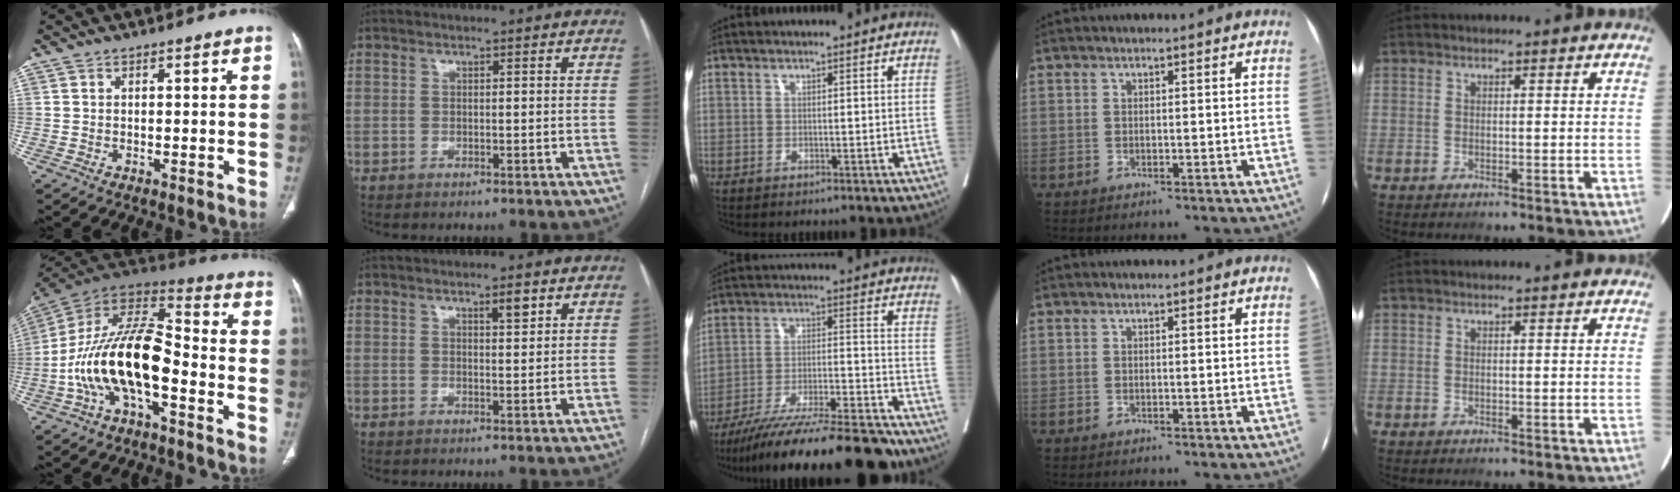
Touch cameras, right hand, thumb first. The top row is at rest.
{"thumb": {"total": 19.0, "force": [-5.6, 8.6, 16.0], "torque": [-0.295, 0.068, -0.102]}, "index": {"total": 2.2, "force": [1.4, 0.4, 1.7], "torque": [-0.028, -0.002, 0.023]}, "middle": {"total": 21.2, "force": [-18.5, 1.3, 10.2], "torque": [-0.149, -0.019, -0.292]}}